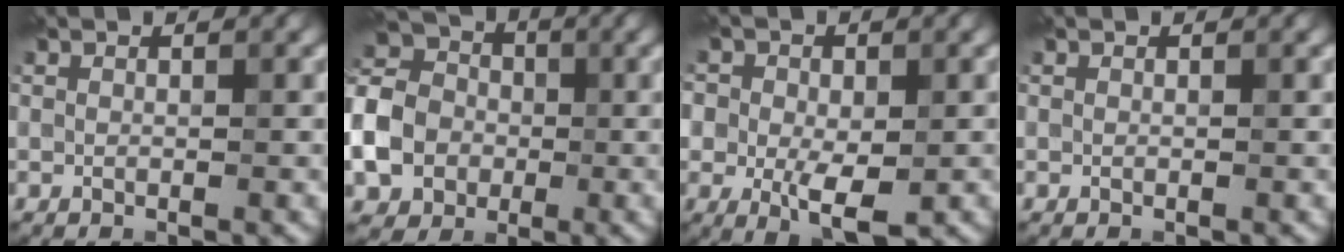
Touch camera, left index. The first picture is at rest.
{"total": 8.9, "force": [-2.3, 7.2, 4.7], "torque": [-0.123, -0.007, -0.053]}
{"total": 5.5, "force": [-0.9, 3.9, 3.8], "torque": [-0.065, -0.016, -0.009]}
{"total": 0.0}